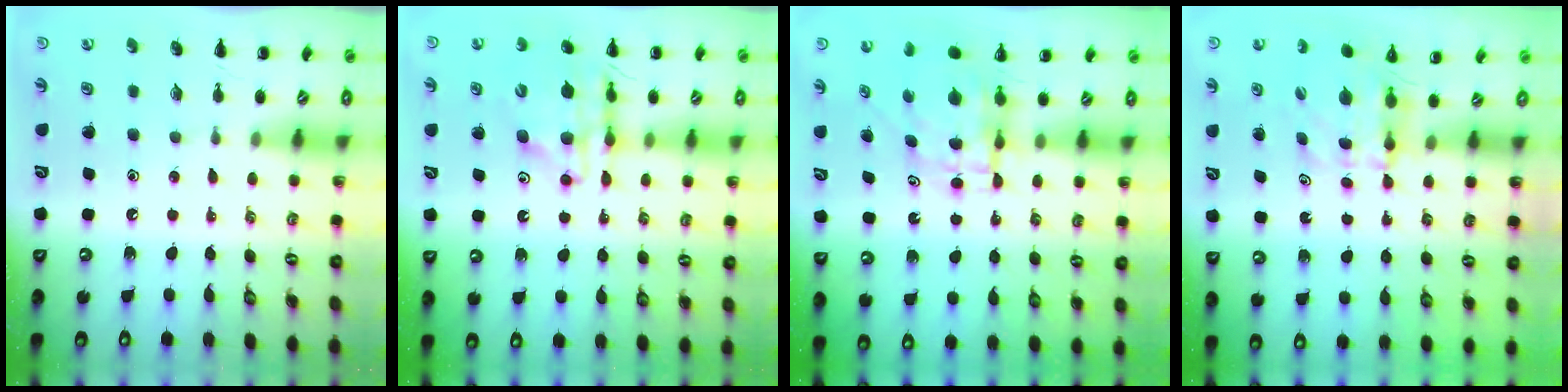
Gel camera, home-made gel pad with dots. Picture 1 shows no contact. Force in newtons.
{"total": 13.3, "press": 12.8, "slide": 3.6}
{"total": 5.1, "press": 5.1, "slide": 0.4}
{"total": 3.9, "press": 3.9, "slide": 0.1}